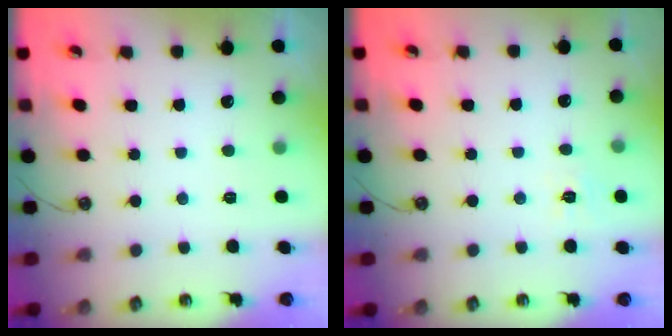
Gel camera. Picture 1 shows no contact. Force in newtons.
{"total": 6.3, "press": 6.3, "slide": 0.6}